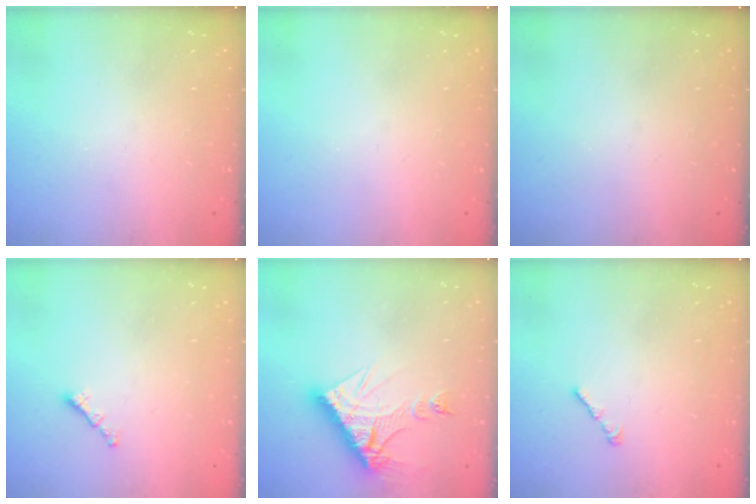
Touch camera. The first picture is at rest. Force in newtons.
{"total": 0.0}
{"total": 0.0}
{"total": 0.8, "press": 0.7, "slide": 0.4}
{"total": 12.1, "press": 12.1, "slide": 1.2}
{"total": 1.1, "press": 0.9, "slide": 0.5}